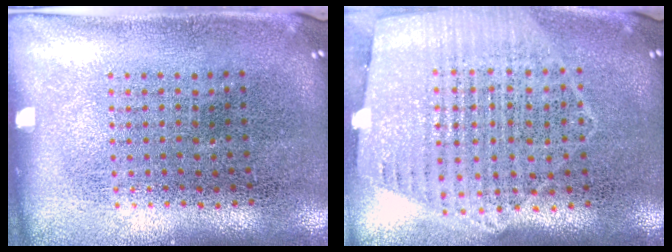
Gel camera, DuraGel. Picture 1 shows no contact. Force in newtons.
{"total": 1.2, "press": 1.1, "slide": 0.3}